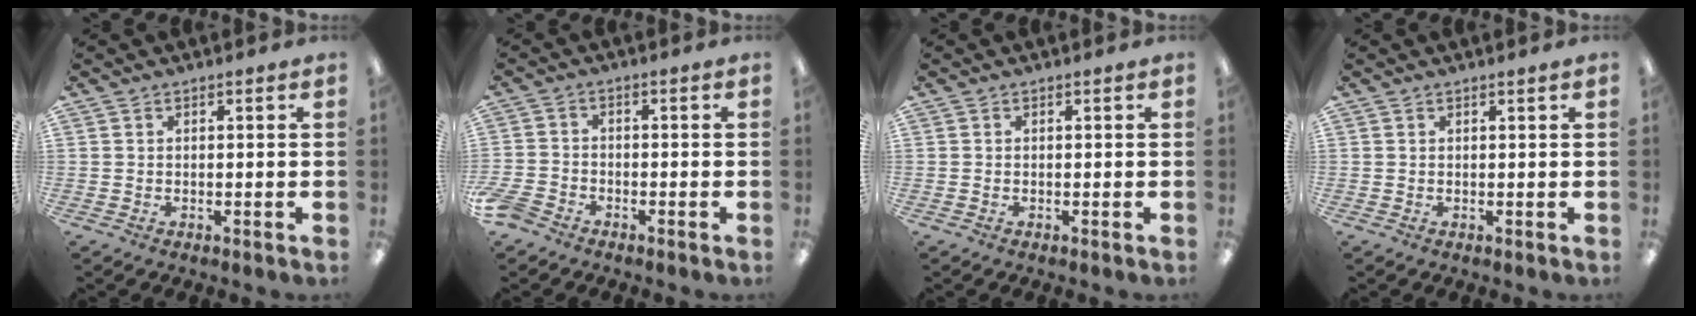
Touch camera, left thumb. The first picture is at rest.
{"total": 4.2, "force": [-3.3, 2.0, 1.5], "torque": [-0.047, 0.010, -0.068]}
{"total": 0.0}
{"total": 0.5, "force": [0.4, -0.1, 0.3], "torque": [-0.005, -0.001, 0.007]}